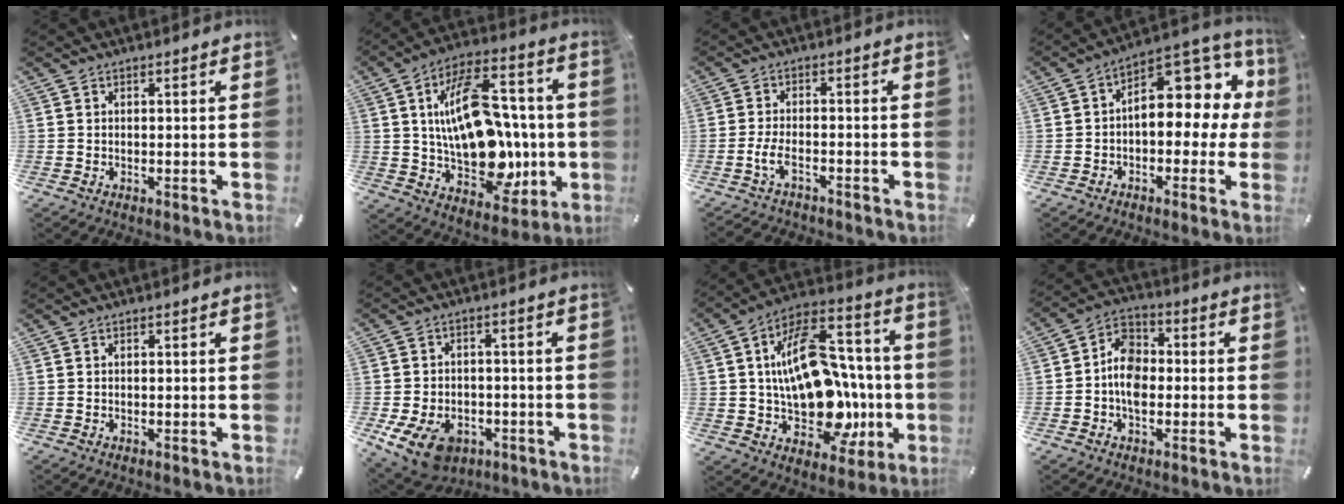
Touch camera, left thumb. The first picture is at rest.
{"total": 23.1, "force": [1.1, 13.9, 18.4], "torque": [-0.306, -0.009, 0.020]}
{"total": 4.9, "force": [-2.8, 2.1, 3.4], "torque": [-0.075, 0.010, -0.055]}
{"total": 13.4, "force": [4.2, 8.0, 10.0], "torque": [-0.123, -0.042, 0.068]}
{"total": 0.0}
{"total": 10.7, "force": [-5.2, 7.2, 6.0], "torque": [-0.130, 0.029, -0.092]}
{"total": 25.7, "force": [-0.5, 16.2, 19.9], "torque": [-0.340, -0.009, 0.001]}
{"total": 7.9, "force": [-1.7, 5.8, 5.1], "torque": [-0.110, 0.020, -0.031]}